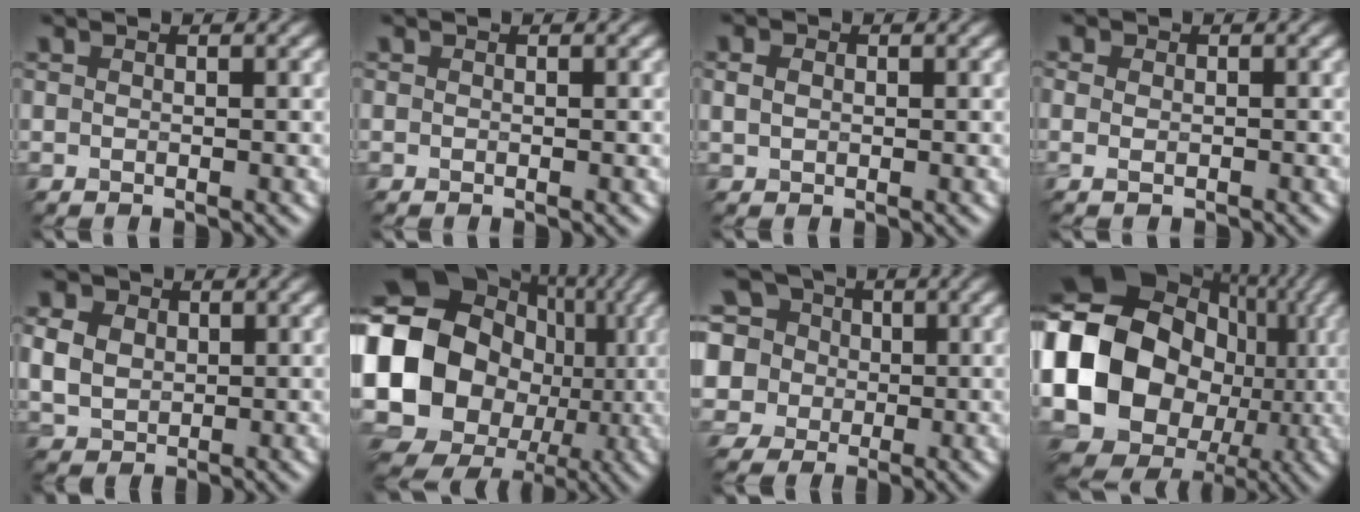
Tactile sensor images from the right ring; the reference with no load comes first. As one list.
[{"total": 0.0}, {"total": 1.4, "force": [0.2, 1.1, 0.9], "torque": [-0.021, 0.002, 0.001]}, {"total": 1.5, "force": [0.1, 1.0, 1.0], "torque": [-0.018, 0.004, -0.001]}, {"total": 6.5, "force": [1.9, 5.2, 3.5], "torque": [-0.092, 0.022, 0.019]}, {"total": 20.0, "force": [-1.0, 17.7, 9.1], "torque": [-0.185, 0.000, -0.049]}, {"total": 11.8, "force": [3.6, 9.9, 5.5], "torque": [-0.140, 0.043, 0.035]}, {"total": 23.2, "force": [-0.2, 20.2, 11.2], "torque": [-0.232, -0.014, -0.041]}]